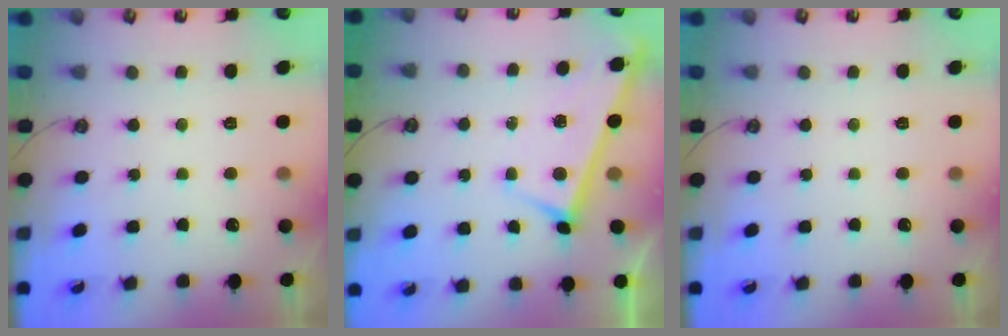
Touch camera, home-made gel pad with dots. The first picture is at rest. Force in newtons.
{"total": 3.3, "press": 3.3, "slide": 0.2}
{"total": 0.0}